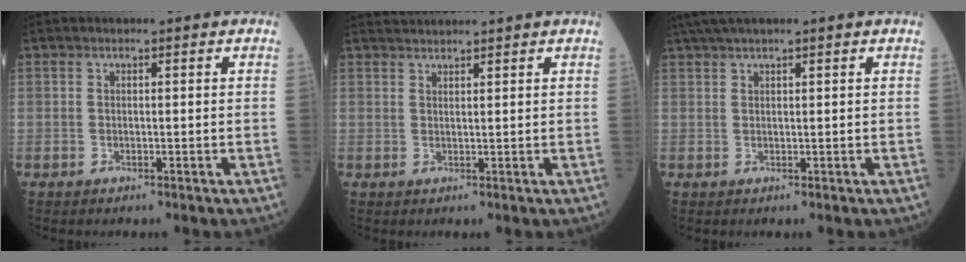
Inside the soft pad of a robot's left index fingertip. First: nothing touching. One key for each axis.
{"total": 3.7, "fx": 3.5, "fy": -0.5, "fz": 0.9, "tx": -0.012, "ty": 0.029, "tz": 0.062}
{"total": 5.6, "fx": 4.6, "fy": -0.4, "fz": 3.1, "tx": -0.055, "ty": 0.039, "tz": 0.084}